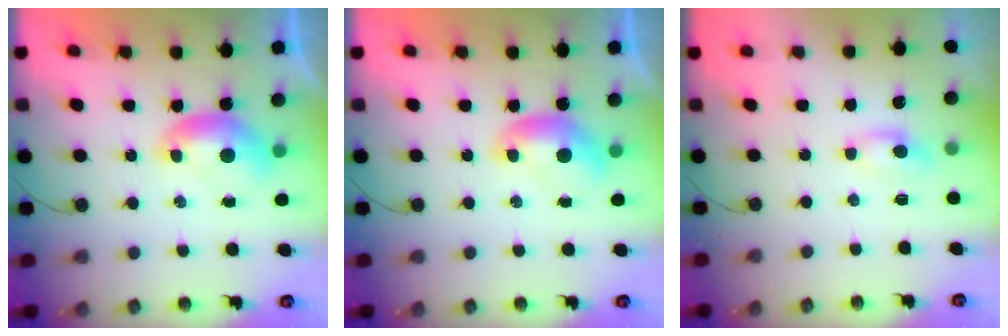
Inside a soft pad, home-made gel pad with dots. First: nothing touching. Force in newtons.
{"total": 0.0}
{"total": 0.5, "press": 0.3, "slide": 0.5}